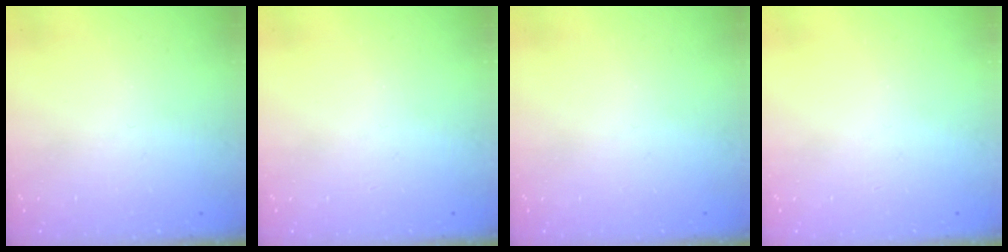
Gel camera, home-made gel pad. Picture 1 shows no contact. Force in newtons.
{"total": 0.0}
{"total": 0.0}
{"total": 0.0}